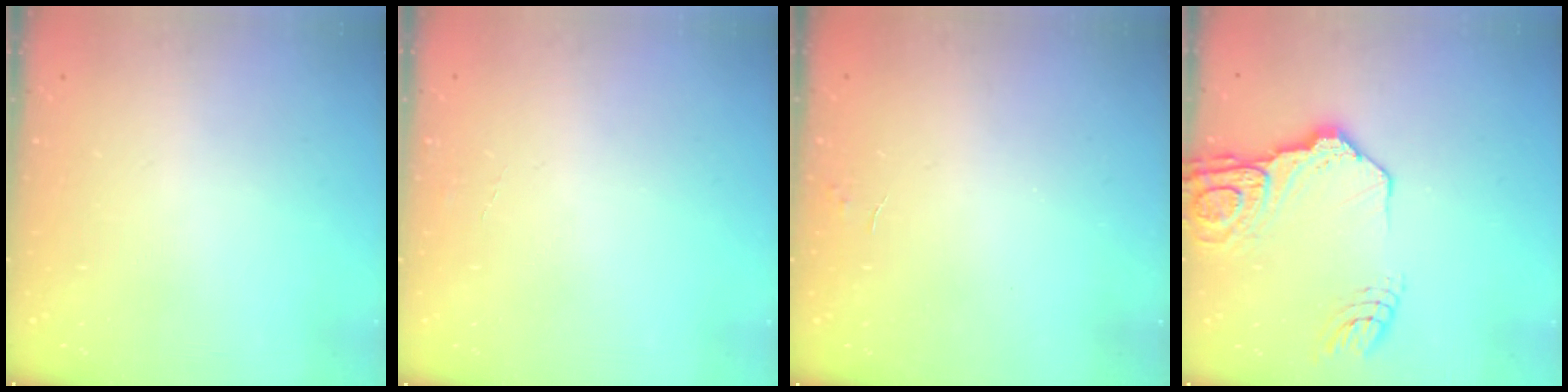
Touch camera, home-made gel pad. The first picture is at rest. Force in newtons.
{"total": 3.1, "press": 3.1, "slide": 0.2}
{"total": 2.2, "press": 2.2, "slide": 0.2}
{"total": 16.7, "press": 16.6, "slide": 2.0}